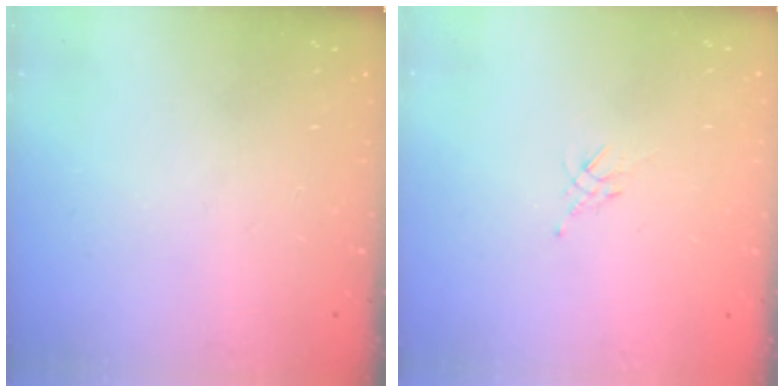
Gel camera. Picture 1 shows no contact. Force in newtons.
{"total": 2.1, "press": 2.0, "slide": 0.5}